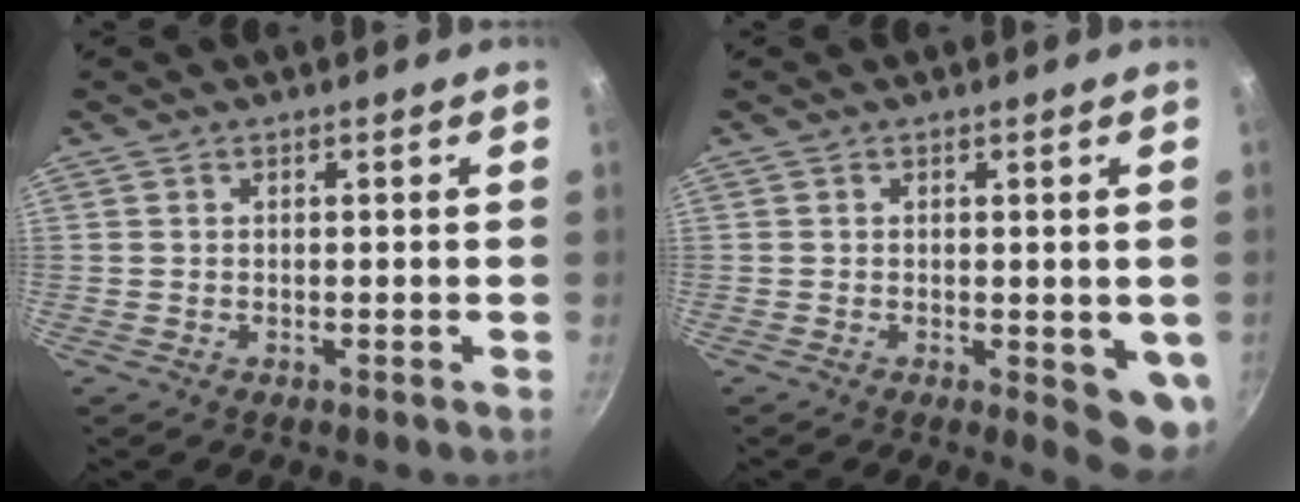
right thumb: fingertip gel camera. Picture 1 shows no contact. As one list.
[{"total": 6.0, "force": [-0.8, 2.3, 5.5], "torque": [-0.053, -0.007, -0.006]}]